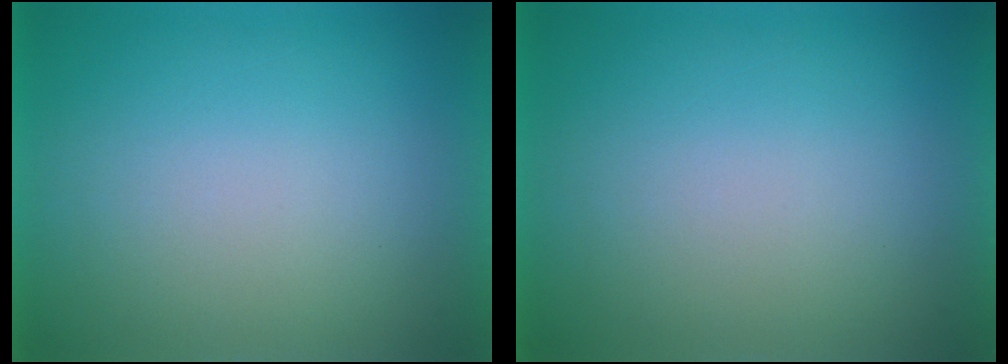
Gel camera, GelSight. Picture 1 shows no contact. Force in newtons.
{"total": 0.0}